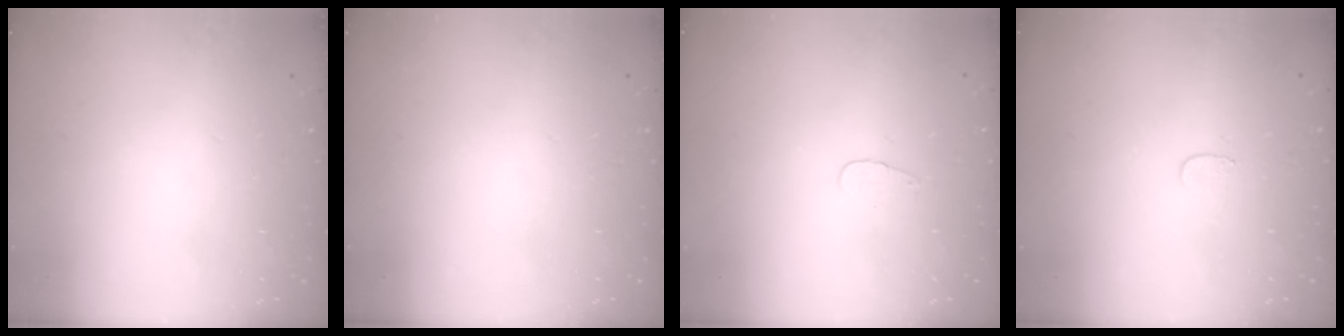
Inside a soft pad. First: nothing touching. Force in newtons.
{"total": 0.0}
{"total": 3.2, "press": 3.2, "slide": 0.3}
{"total": 3.4, "press": 3.4, "slide": 0.2}